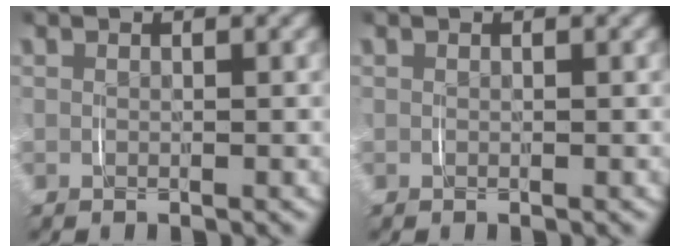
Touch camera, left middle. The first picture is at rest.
{"total": 0.0}